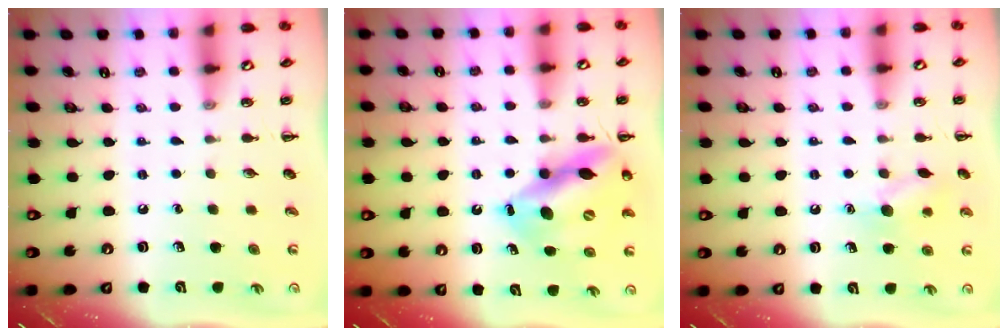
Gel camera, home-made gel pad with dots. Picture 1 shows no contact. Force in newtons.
{"total": 13.9, "press": 13.5, "slide": 3.6}
{"total": 8.6, "press": 8.5, "slide": 1.4}